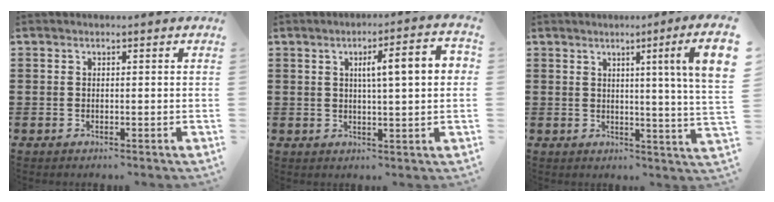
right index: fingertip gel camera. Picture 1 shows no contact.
{"total": 6.7, "force": [1.2, 1.2, 6.5], "torque": [-0.107, -0.003, 0.011]}
{"total": 5.9, "force": [1.9, -1.5, 5.3], "torque": [-0.092, -0.020, 0.021]}